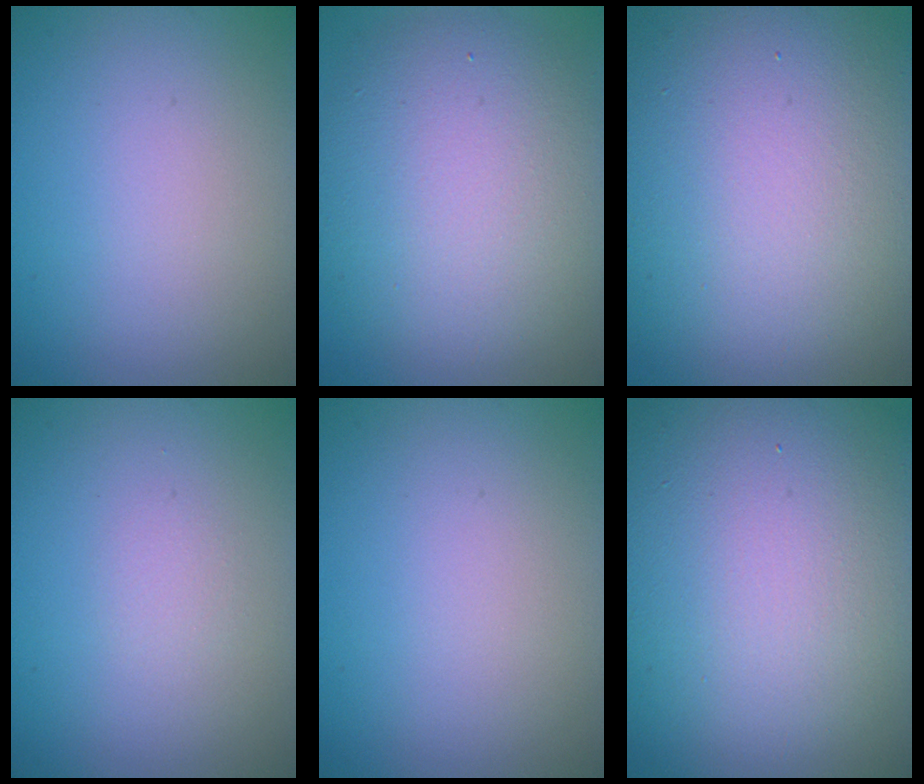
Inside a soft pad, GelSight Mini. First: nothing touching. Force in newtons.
{"total": 9.7, "press": 9.6, "slide": 0.8}
{"total": 17.8, "press": 17.7, "slide": 1.1}
{"total": 0.5, "press": 0.5, "slide": 0.1}
{"total": 0.0}
{"total": 21.3, "press": 21.3, "slide": 0.9}